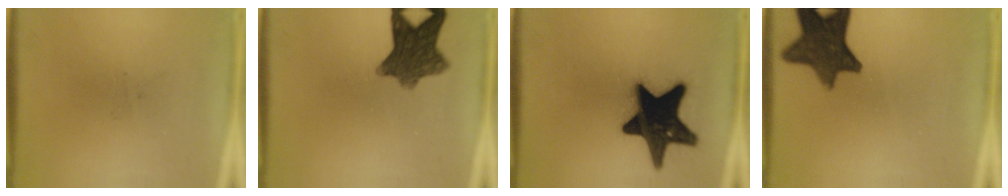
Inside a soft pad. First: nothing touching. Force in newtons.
{"total": 9.5}
{"total": 18.9}
{"total": 12.0}